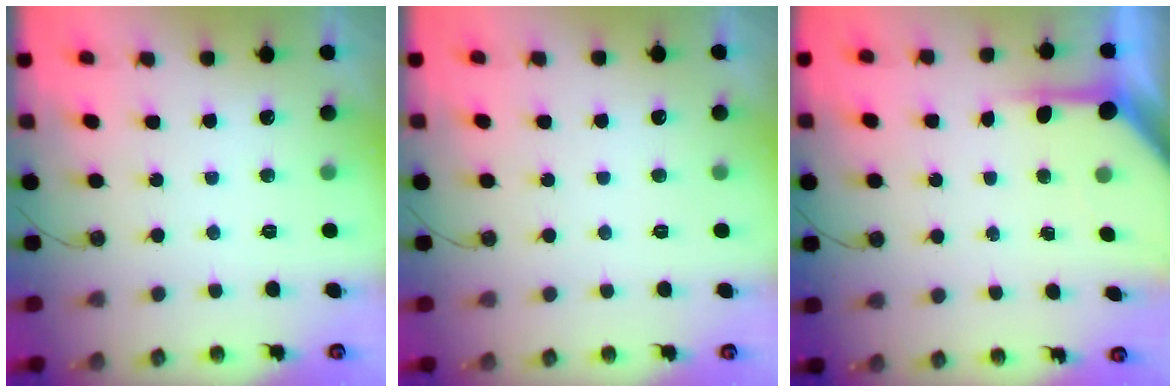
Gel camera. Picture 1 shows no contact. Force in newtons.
{"total": 0.0}
{"total": 6.2, "press": 6.2, "slide": 0.5}